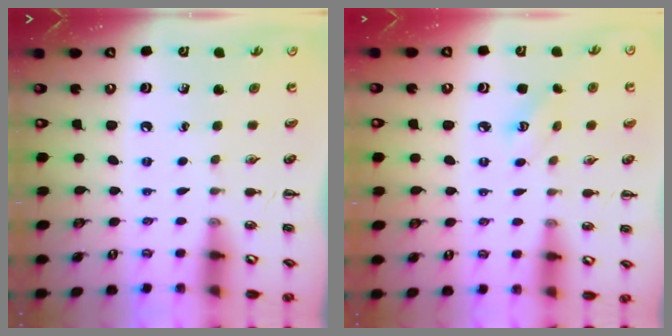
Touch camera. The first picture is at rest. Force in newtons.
{"total": 2.9, "press": 2.8, "slide": 0.8}